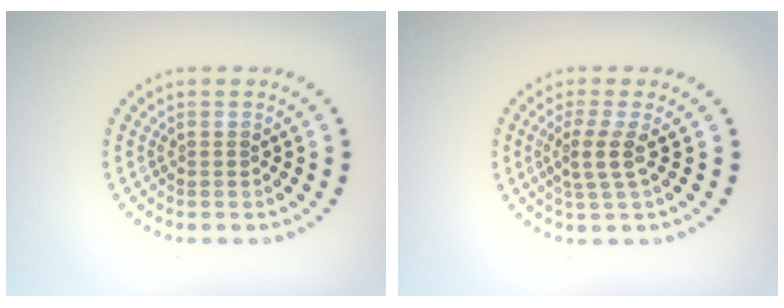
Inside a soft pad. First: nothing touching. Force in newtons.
{"total": 2.3, "press": 1.7, "slide": 1.5}